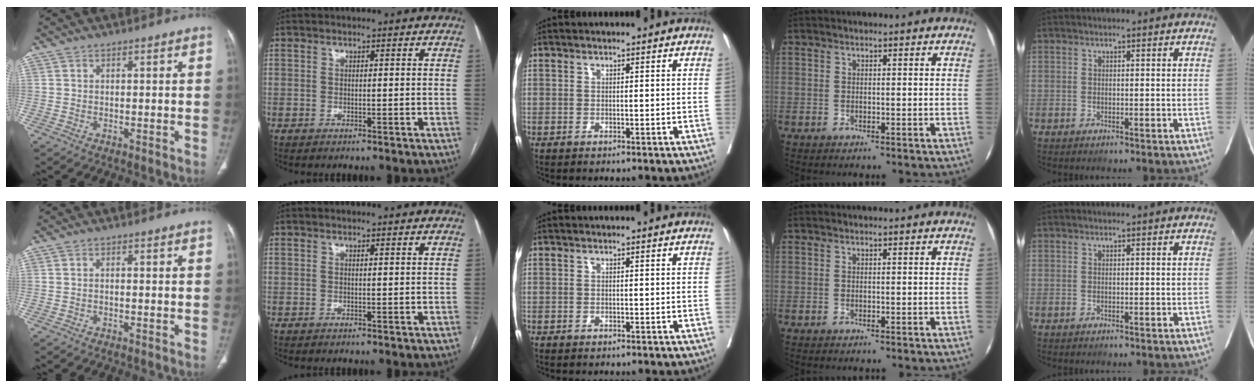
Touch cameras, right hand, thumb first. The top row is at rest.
{"thumb": {"total": 0.5, "force": [-0.2, 0.3, 0.4], "torque": [-0.005, 0.001, -0.008]}}